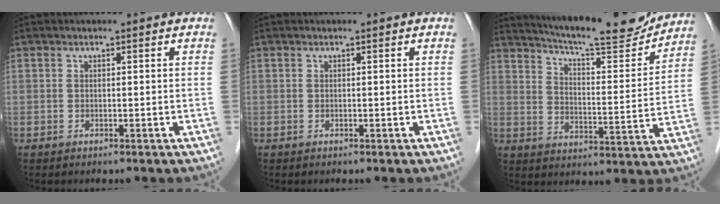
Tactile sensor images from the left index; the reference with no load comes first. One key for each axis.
{"total": 0.0}
{"total": 17.2, "fx": 16.0, "fy": 1.2, "fz": 6.1, "tx": -0.103, "ty": -0.030, "tz": 0.224}